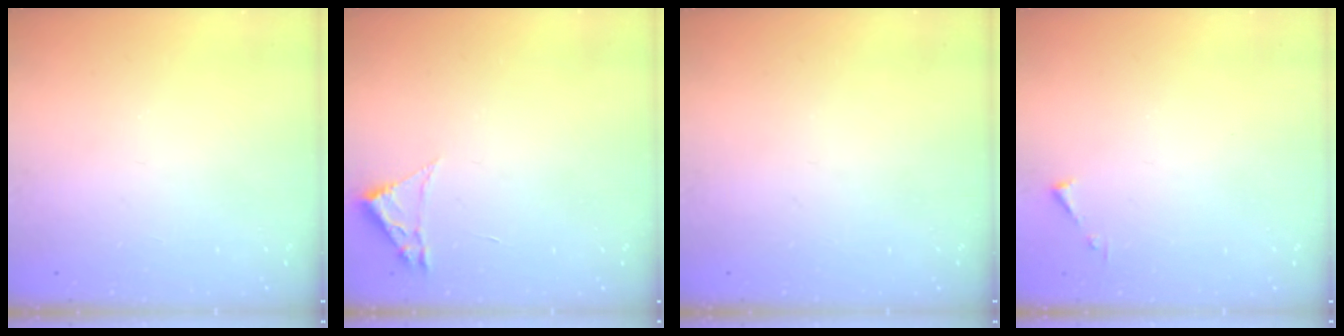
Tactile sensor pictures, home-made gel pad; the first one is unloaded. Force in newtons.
{"total": 1.8, "press": 1.8, "slide": 0.2}
{"total": 0.0}
{"total": 3.2, "press": 3.2, "slide": 0.4}